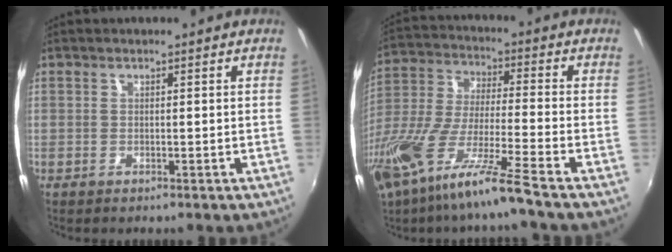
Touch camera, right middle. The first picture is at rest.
{"total": 17.5, "force": [-11.7, 0.5, 12.9], "torque": [-0.255, -0.041, -0.222]}